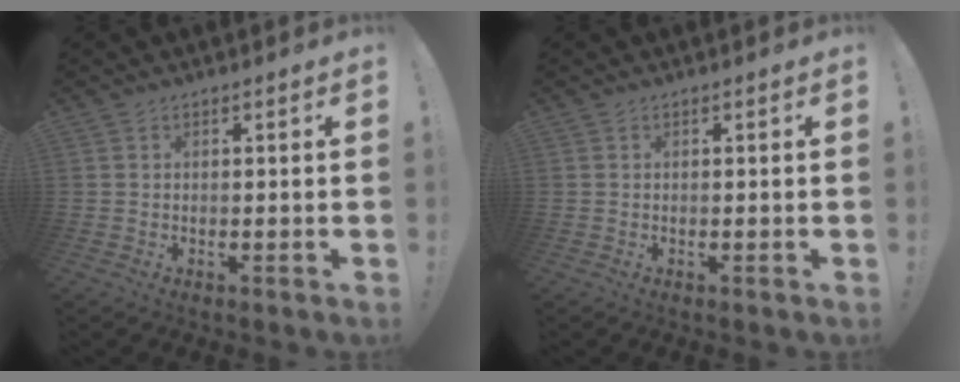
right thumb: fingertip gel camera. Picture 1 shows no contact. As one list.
[{"total": 0.0}]